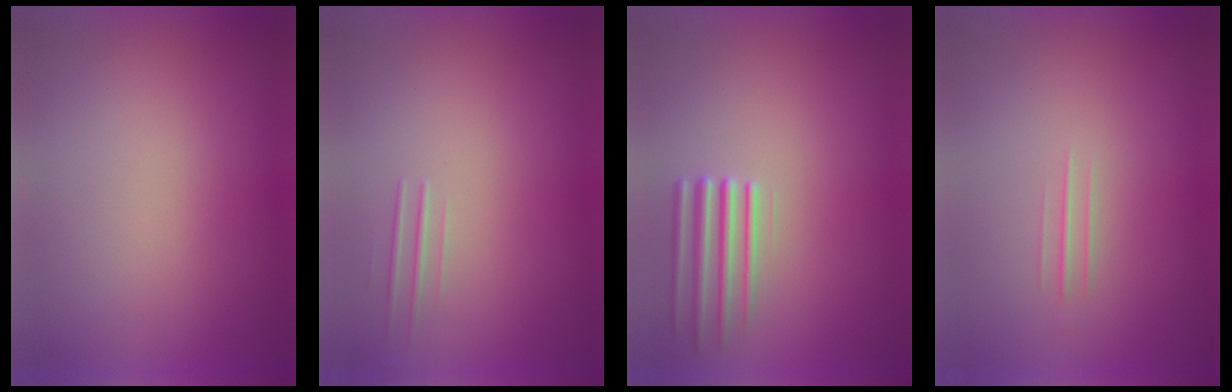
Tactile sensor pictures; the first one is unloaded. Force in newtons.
{"total": 1.1}
{"total": 2.2}
{"total": 1.2}